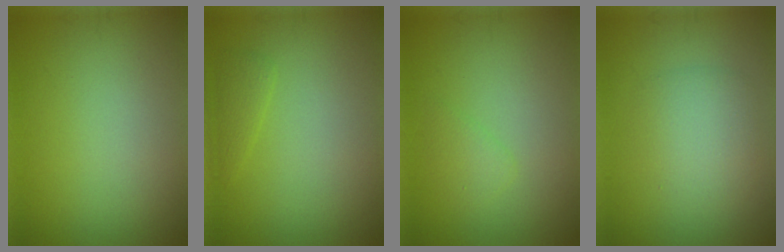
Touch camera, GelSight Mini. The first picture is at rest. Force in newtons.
{"total": 1.1, "press": 1.1, "slide": 0.1}
{"total": 1.2, "press": 1.2, "slide": 0.0}
{"total": 2.9, "press": 2.9, "slide": 0.2}